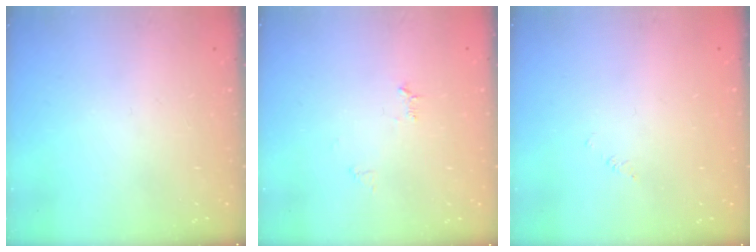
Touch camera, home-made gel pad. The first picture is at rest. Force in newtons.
{"total": 4.9, "press": 4.9, "slide": 0.5}
{"total": 1.7, "press": 1.7, "slide": 0.3}